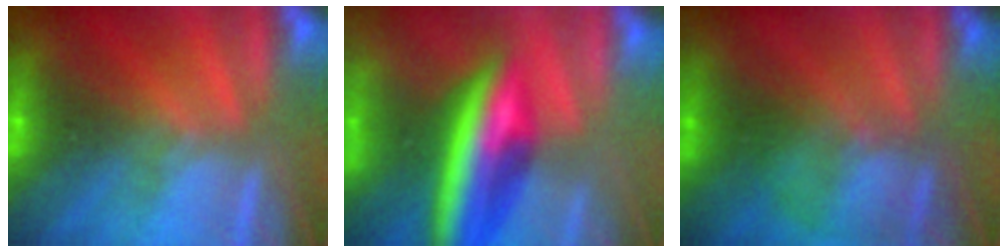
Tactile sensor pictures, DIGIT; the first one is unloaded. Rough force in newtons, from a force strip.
{"total": 6.7}
{"total": 2.2}